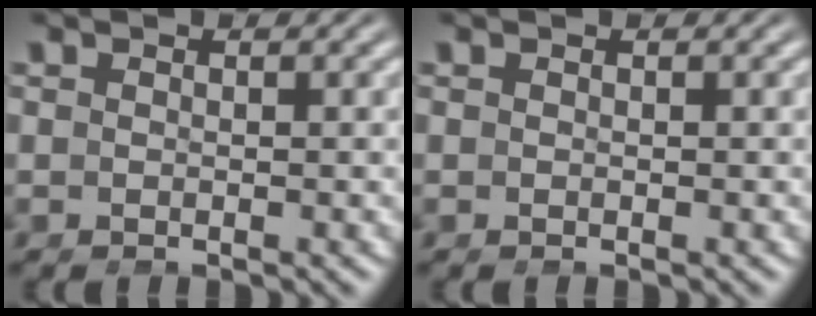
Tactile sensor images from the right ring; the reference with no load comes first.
{"total": 0.0}